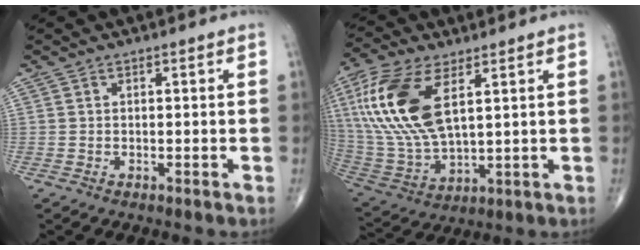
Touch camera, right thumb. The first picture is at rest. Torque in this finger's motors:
{"motor_torque": [-0.72, 1.61, 1.80, 0.50, 0.27]}